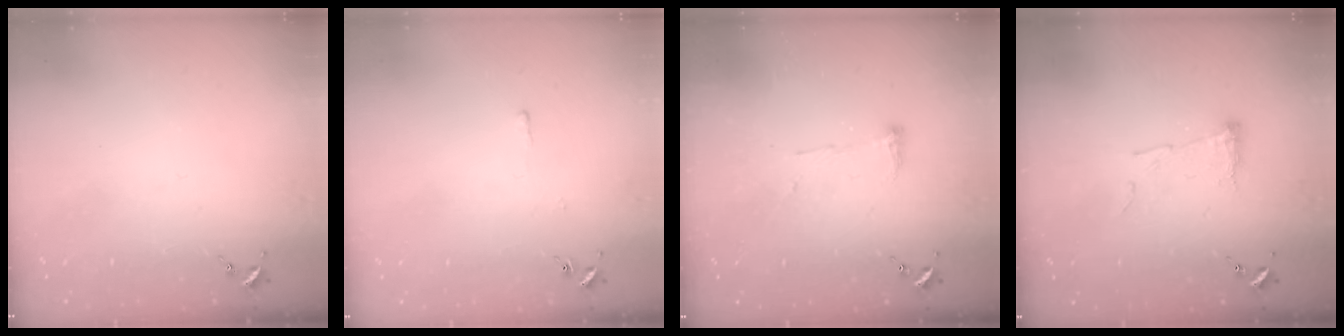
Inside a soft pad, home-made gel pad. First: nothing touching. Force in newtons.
{"total": 2.6, "press": 2.6, "slide": 0.3}
{"total": 6.3, "press": 6.2, "slide": 0.7}
{"total": 7.2, "press": 7.2, "slide": 0.4}